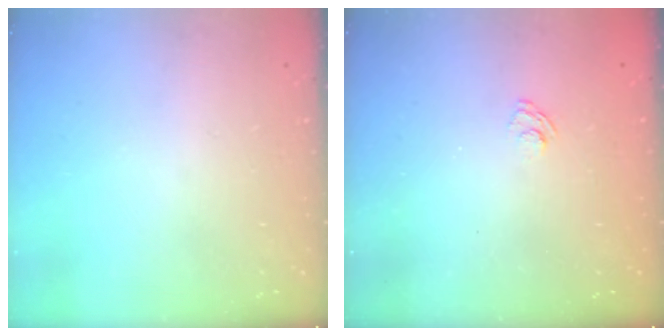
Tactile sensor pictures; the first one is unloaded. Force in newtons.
{"total": 2.3, "press": 2.0, "slide": 1.2}